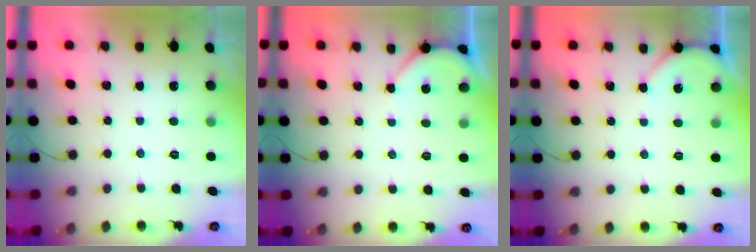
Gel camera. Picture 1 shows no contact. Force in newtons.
{"total": 2.8, "press": 2.8, "slide": 0.4}
{"total": 2.2, "press": 2.2, "slide": 0.3}